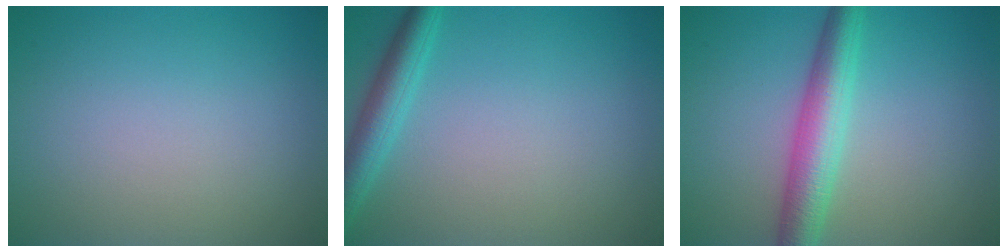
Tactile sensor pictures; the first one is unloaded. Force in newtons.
{"total": 3.1, "press": 3.1, "slide": 0.2}
{"total": 4.9, "press": 4.9, "slide": 0.1}